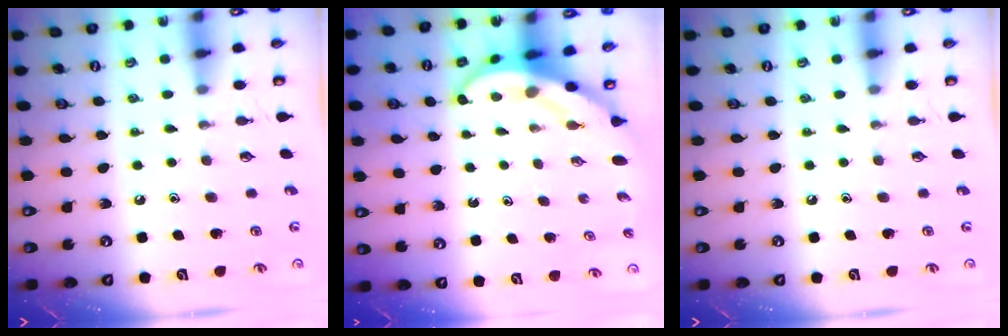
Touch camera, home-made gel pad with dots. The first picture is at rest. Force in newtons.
{"total": 5.8, "press": 5.8, "slide": 0.8}
{"total": 0.0}